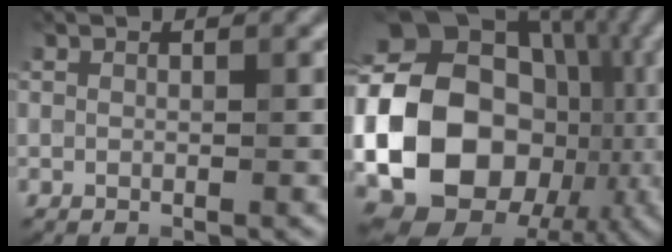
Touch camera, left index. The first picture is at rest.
{"total": 22.8, "force": [-3.1, 19.2, 11.9], "torque": [-0.214, -0.005, -0.090]}